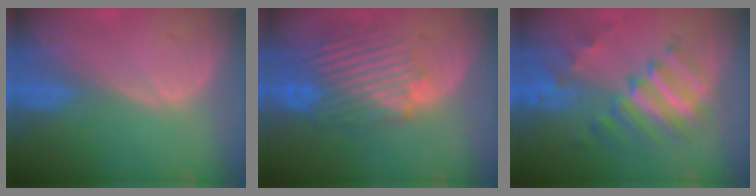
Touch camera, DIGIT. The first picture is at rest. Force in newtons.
{"total": 10.4, "press": 9.3, "slide": 4.6}
{"total": 9.5, "press": 8.2, "slide": 4.9}